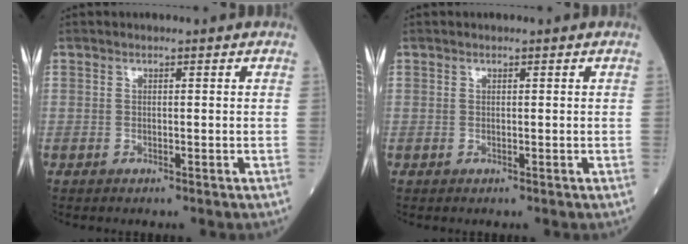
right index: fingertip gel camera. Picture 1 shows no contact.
{"total": 0.0}